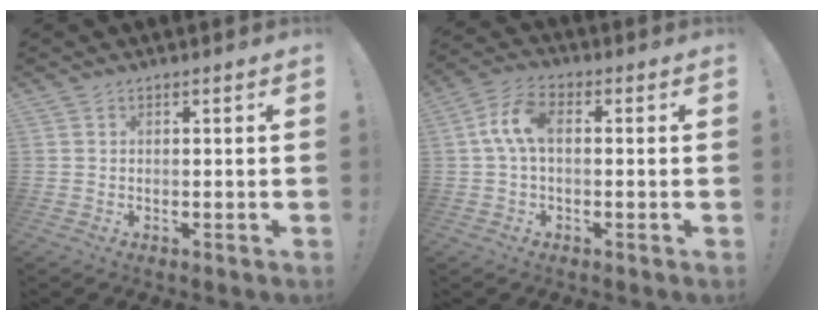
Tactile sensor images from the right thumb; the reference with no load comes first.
{"total": 8.4, "force": [0.5, 4.6, 7.0], "torque": [-0.143, 0.009, 0.012]}